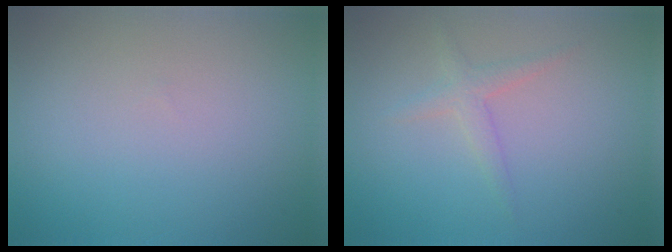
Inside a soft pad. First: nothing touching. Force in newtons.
{"total": 1.6, "press": 1.6, "slide": 0.0}